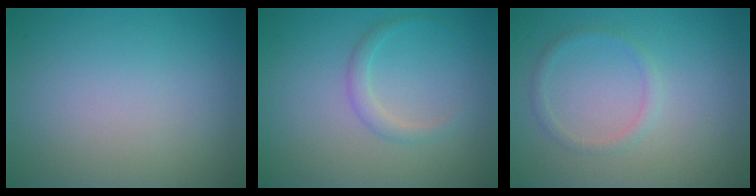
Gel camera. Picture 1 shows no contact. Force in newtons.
{"total": 1.4, "press": 1.4, "slide": 0.1}
{"total": 1.2, "press": 1.2, "slide": 0.0}